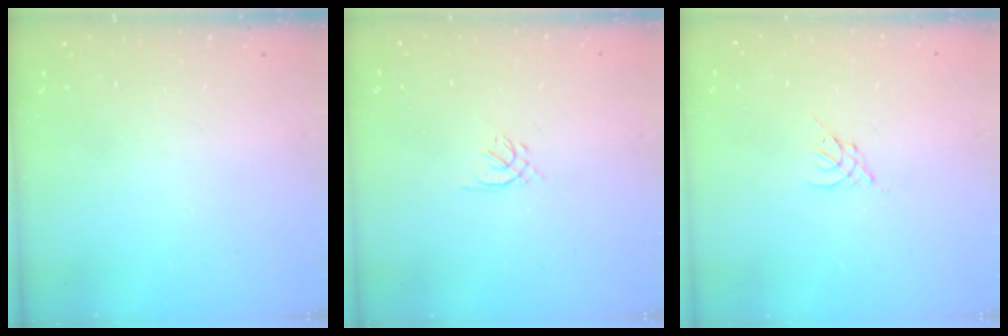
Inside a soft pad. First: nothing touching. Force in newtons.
{"total": 1.4, "press": 1.3, "slide": 0.5}
{"total": 1.8, "press": 1.7, "slide": 0.5}